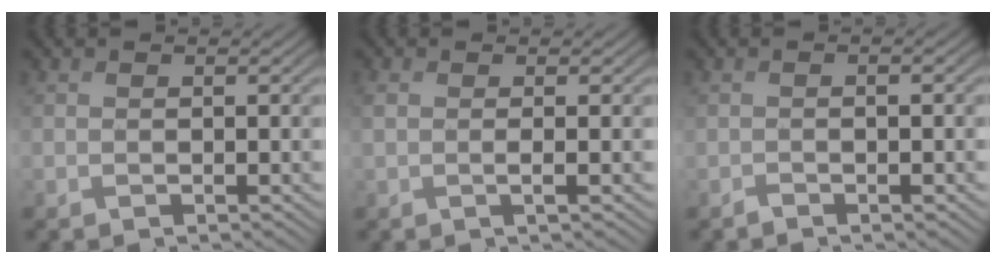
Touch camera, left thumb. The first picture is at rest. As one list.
[{"total": 1.2, "force": [0.4, -0.3, 1.1], "torque": [-0.026, 0.001, 0.004]}, {"total": 1.2, "force": [-0.5, -0.1, 1.0], "torque": [-0.019, 0.003, -0.010]}]